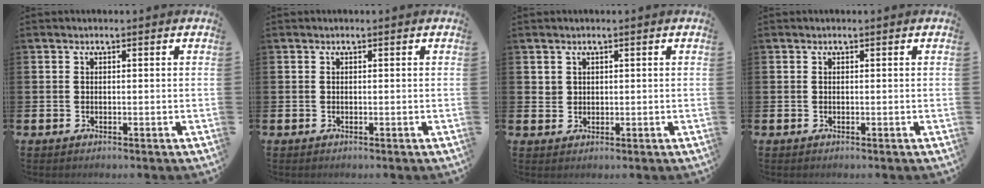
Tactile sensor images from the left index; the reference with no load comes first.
{"total": 0.0}
{"total": 1.6, "force": [1.2, 1.0, 0.1], "torque": [0.006, 0.001, 0.021]}
{"total": 0.0}